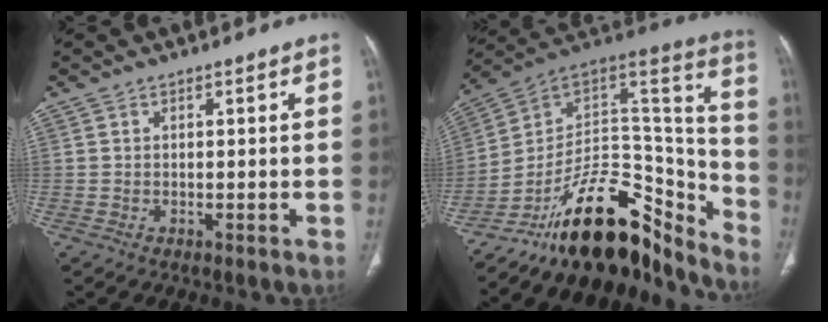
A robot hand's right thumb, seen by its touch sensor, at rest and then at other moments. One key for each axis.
{"total": 26.1, "fx": -19.5, "fy": 11.4, "fz": 13.2, "tx": -0.134, "ty": 0.122, "tz": -0.304}